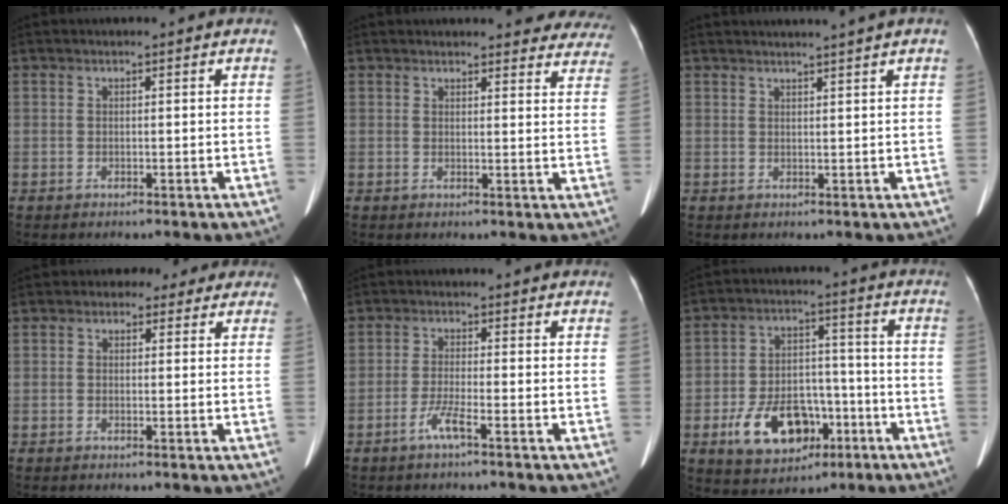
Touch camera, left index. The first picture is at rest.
{"total": 16.4, "force": [15.4, 4.2, 3.7], "torque": [-0.011, -0.028, 0.150]}
{"total": 4.4, "force": [3.7, -1.2, 1.9], "torque": [-0.019, 0.013, 0.047]}
{"total": 4.3, "force": [2.7, 3.1, 1.3], "torque": [-0.004, 0.017, 0.024]}
{"total": 3.2, "force": [-2.1, -0.2, 2.4], "torque": [-0.053, -0.005, -0.044]}
{"total": 12.0, "force": [-5.4, 7.6, 7.6], "torque": [-0.139, 0.015, -0.078]}